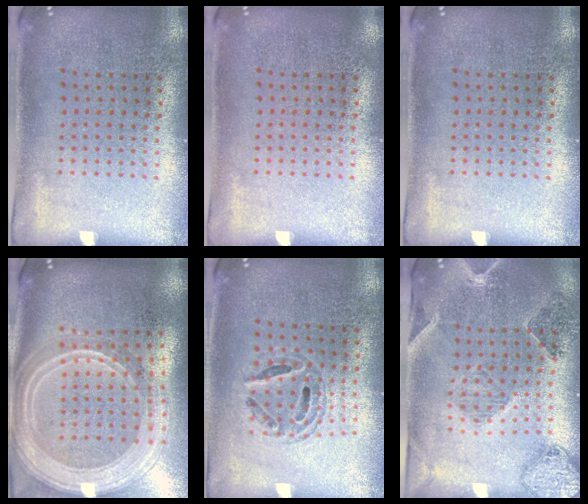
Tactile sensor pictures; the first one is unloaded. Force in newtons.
{"total": 0.0}
{"total": 0.0}
{"total": 3.0, "press": 2.4, "slide": 1.7}
{"total": 0.7, "press": 0.7, "slide": 0.2}
{"total": 0.9, "press": 0.9, "slide": 0.3}